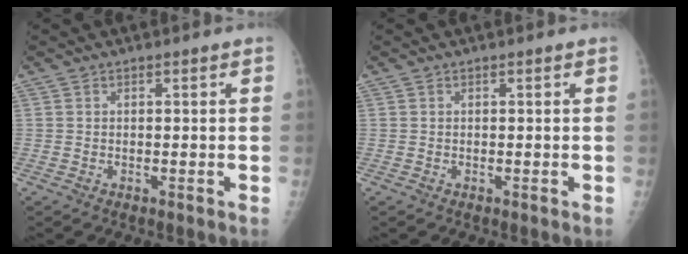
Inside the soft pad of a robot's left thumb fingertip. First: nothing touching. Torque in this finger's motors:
{"motor_torque": [0.03, 0.02, 0.02, -0.02, 0.00]}